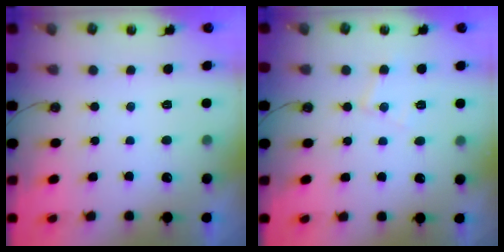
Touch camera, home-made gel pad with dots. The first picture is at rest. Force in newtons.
{"total": 7.3, "press": 7.3, "slide": 0.5}